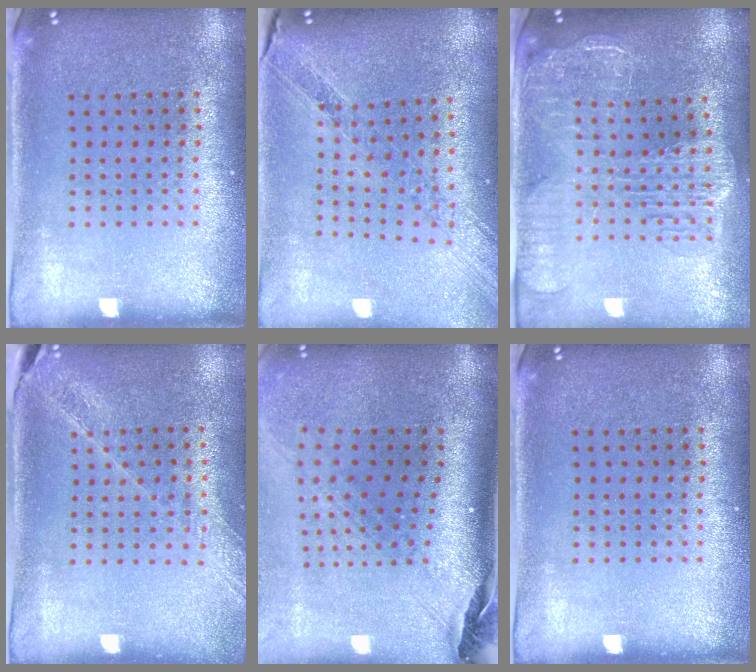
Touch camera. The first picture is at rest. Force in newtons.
{"total": 1.1, "press": 1.1, "slide": 0.3}
{"total": 2.8, "press": 2.4, "slide": 1.6}
{"total": 1.6, "press": 1.6, "slide": 0.0}
{"total": 2.8, "press": 2.1, "slide": 1.9}
{"total": 0.0}